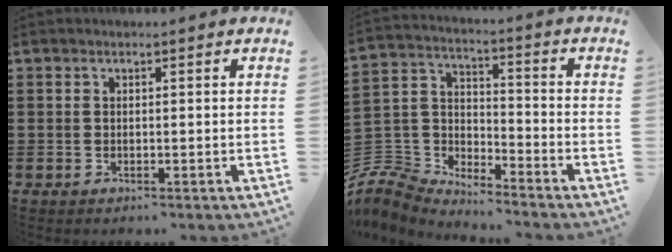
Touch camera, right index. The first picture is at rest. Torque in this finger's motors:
{"motor_torque": [-0.10, -1.35, 0.06, -0.01]}